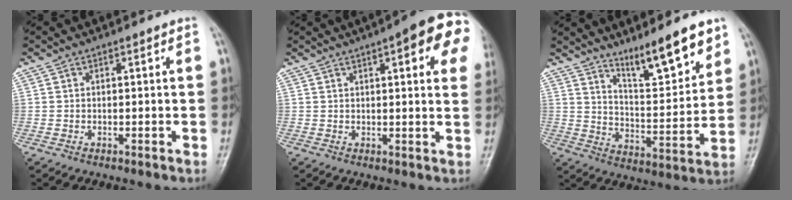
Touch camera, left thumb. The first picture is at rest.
{"total": 13.5, "force": [5.5, 3.7, 11.8], "torque": [-0.123, -0.004, 0.056]}
{"total": 12.9, "force": [9.7, 2.7, 8.2], "torque": [-0.105, -0.073, 0.165]}